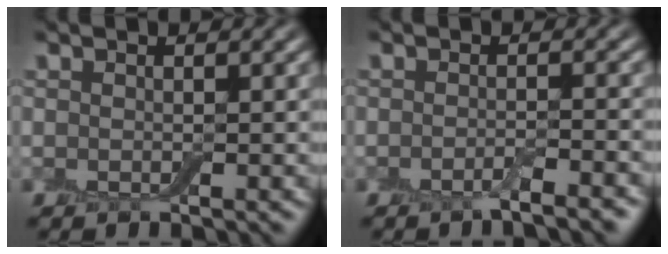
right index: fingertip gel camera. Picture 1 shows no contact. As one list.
[{"total": 1.9, "force": [-1.2, 0.3, 1.4], "torque": [-0.017, 0.000, -0.026]}]